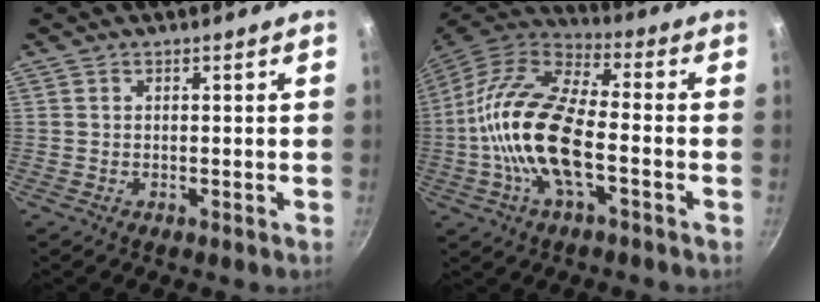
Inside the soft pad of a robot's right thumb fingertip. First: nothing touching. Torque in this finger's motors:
{"motor_torque": [0.08, 1.72, 2.16, -0.61, 0.30]}